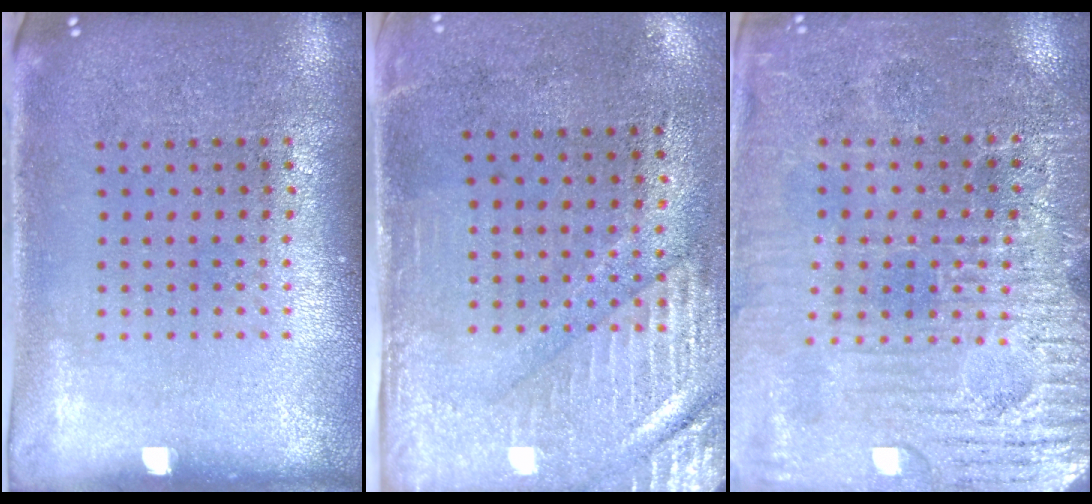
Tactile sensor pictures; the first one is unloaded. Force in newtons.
{"total": 2.9, "press": 2.5, "slide": 1.5}
{"total": 3.5, "press": 3.4, "slide": 0.6}